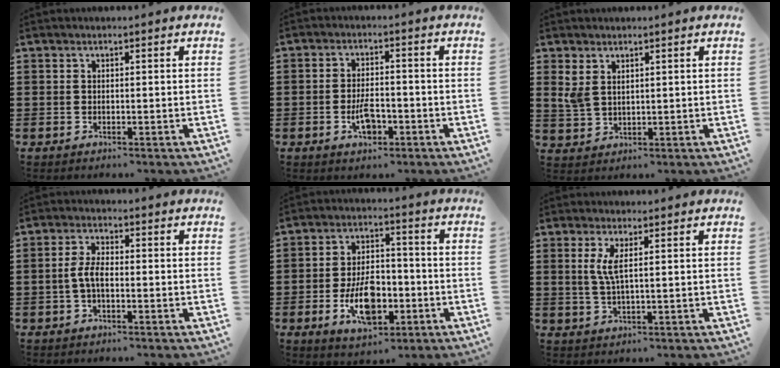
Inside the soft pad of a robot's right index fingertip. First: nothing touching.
{"total": 4.8, "force": [-1.7, 2.0, 3.9], "torque": [-0.074, 0.002, -0.031]}
{"total": 2.8, "force": [1.9, 1.3, 1.7], "torque": [-0.038, 0.003, 0.036]}
{"total": 3.6, "force": [-0.8, 1.4, 3.2], "torque": [-0.079, -0.001, -0.021]}
{"total": 9.6, "force": [-3.3, 5.0, 7.5], "torque": [-0.141, -0.005, -0.063]}
{"total": 3.1, "force": [0.9, 0.1, 2.9], "torque": [-0.068, -0.005, 0.012]}